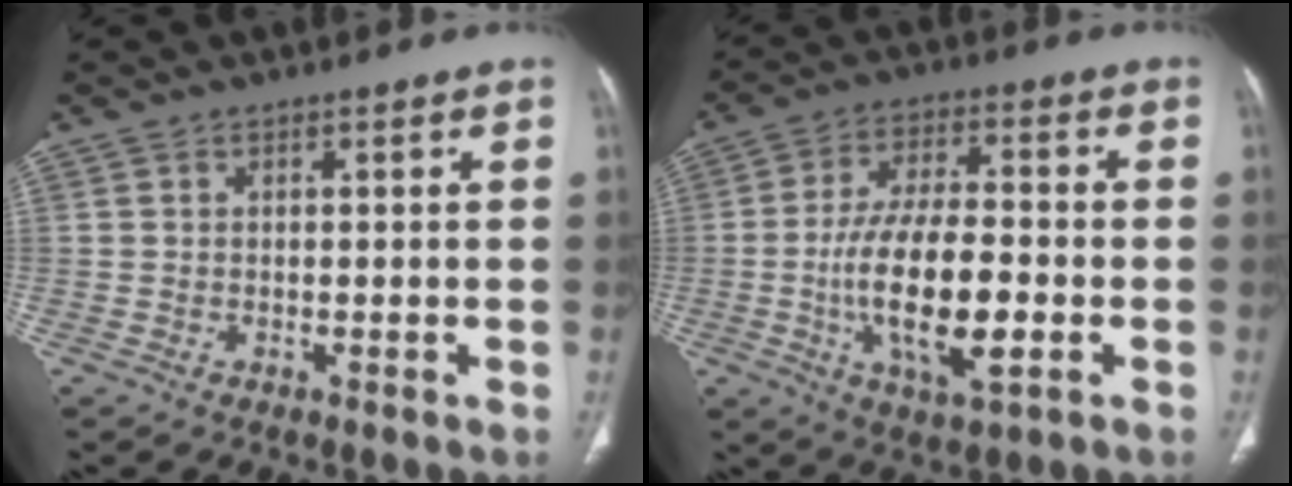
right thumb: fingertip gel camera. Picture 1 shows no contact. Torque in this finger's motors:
{"motor_torque": [2.43, 2.58, 1.46, -1.28, 0.62]}